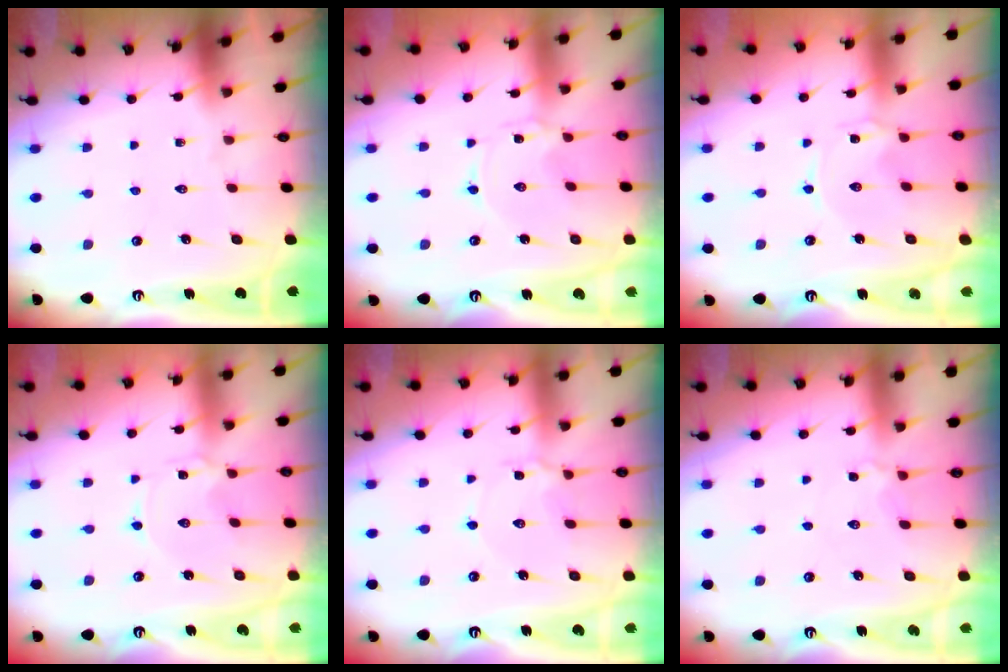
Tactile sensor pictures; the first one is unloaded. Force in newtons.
{"total": 0.0}
{"total": 0.0}
{"total": 0.0}
{"total": 4.1, "press": 4.0, "slide": 0.5}
{"total": 2.9, "press": 2.9, "slide": 0.6}